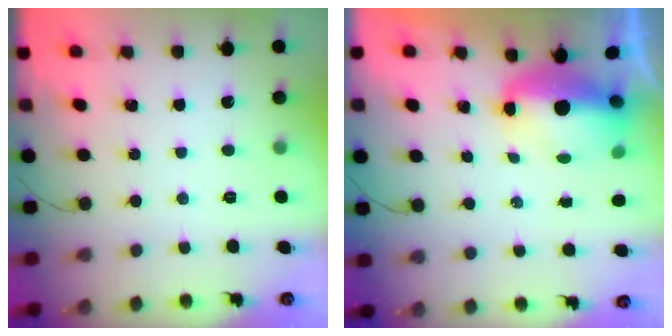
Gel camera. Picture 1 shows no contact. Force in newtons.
{"total": 7.0, "press": 6.9, "slide": 0.8}